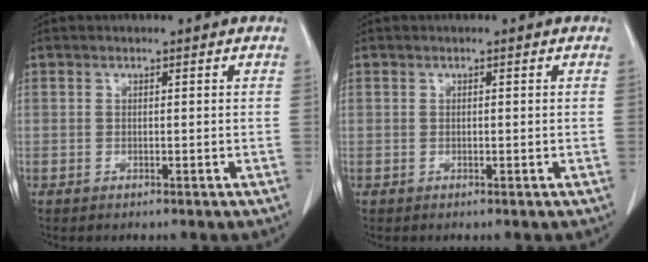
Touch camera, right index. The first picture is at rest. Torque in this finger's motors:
{"motor_torque": [0.09, -0.05, -0.03, 0.00]}